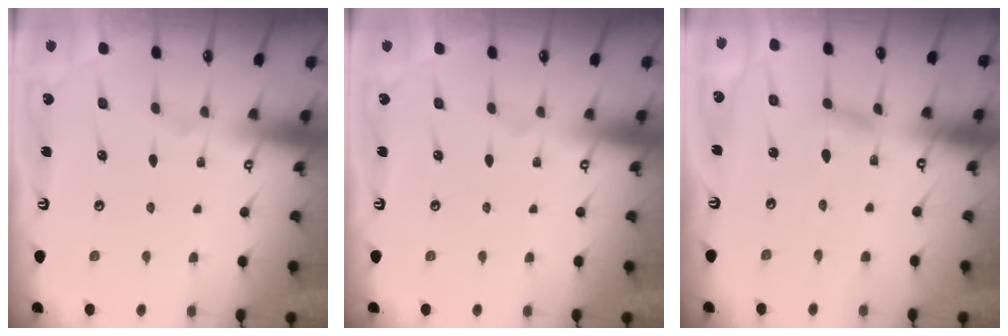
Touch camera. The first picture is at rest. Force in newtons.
{"total": 0.0}
{"total": 2.8, "press": 2.8, "slide": 0.3}